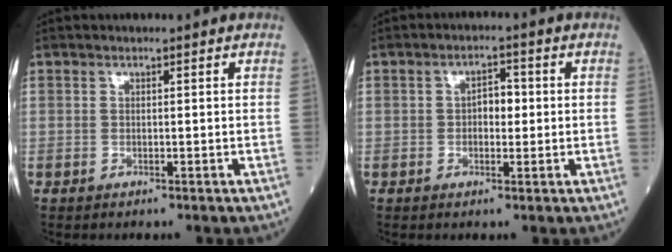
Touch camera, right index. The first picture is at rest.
{"total": 3.1, "force": [-0.1, 1.7, 2.6], "torque": [-0.036, 0.011, -0.003]}